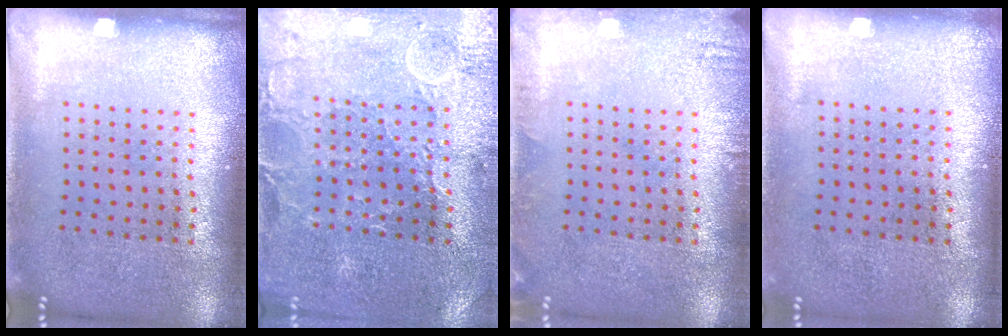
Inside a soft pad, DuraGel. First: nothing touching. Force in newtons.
{"total": 0.8, "press": 0.7, "slide": 0.4}
{"total": 1.1, "press": 1.1, "slide": 0.2}
{"total": 0.0}